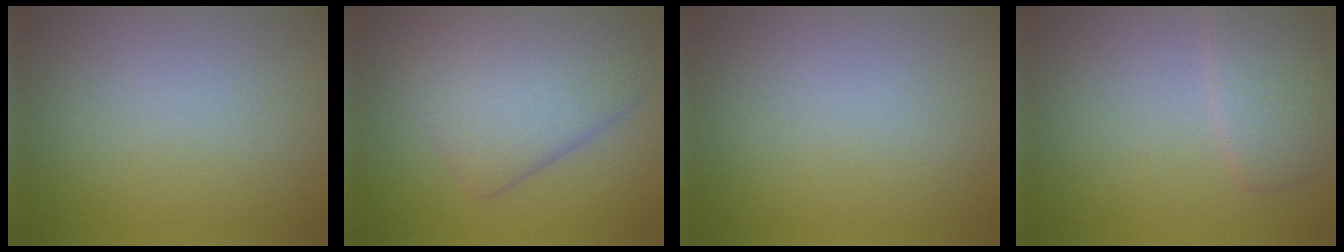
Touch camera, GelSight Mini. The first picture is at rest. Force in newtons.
{"total": 6.9, "press": 6.9, "slide": 0.3}
{"total": 0.0}
{"total": 2.9, "press": 2.9, "slide": 0.1}